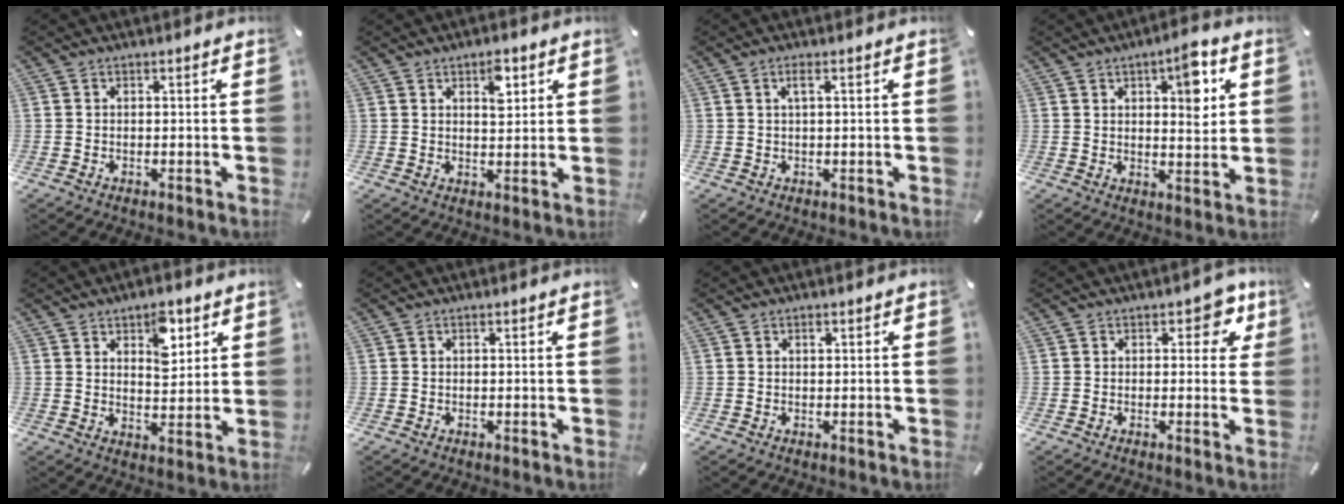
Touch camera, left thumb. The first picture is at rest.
{"total": 5.6, "force": [2.8, 3.1, 3.8], "torque": [-0.041, -0.010, 0.040]}
{"total": 2.1, "force": [0.7, 0.4, 2.0], "torque": [-0.041, 0.004, 0.010]}
{"total": 9.2, "force": [3.9, 4.3, 7.2], "torque": [-0.079, -0.022, 0.057]}
{"total": 8.1, "force": [4.6, 4.9, 4.5], "torque": [-0.048, -0.016, 0.074]}
{"total": 0.0}
{"total": 0.6, "force": [0.2, 0.5, 0.4], "torque": [0.000, -0.003, 0.003]}
{"total": 6.1, "force": [2.8, 3.6, 4.0], "torque": [-0.031, -0.005, 0.041]}